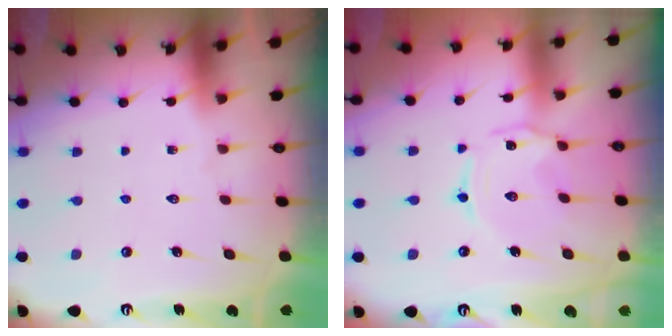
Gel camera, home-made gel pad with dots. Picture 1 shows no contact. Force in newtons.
{"total": 1.3, "press": 1.3, "slide": 0.3}